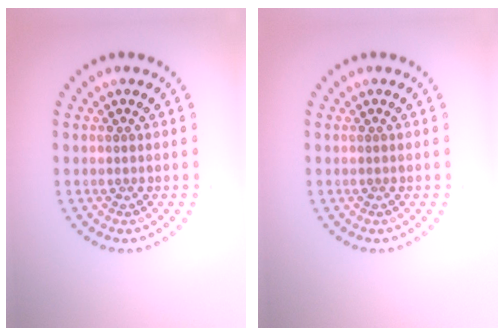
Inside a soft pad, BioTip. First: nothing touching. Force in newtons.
{"total": 0.0}